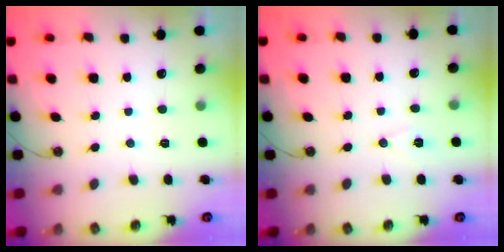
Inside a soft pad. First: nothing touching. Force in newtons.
{"total": 6.5, "press": 4.7, "slide": 4.5}